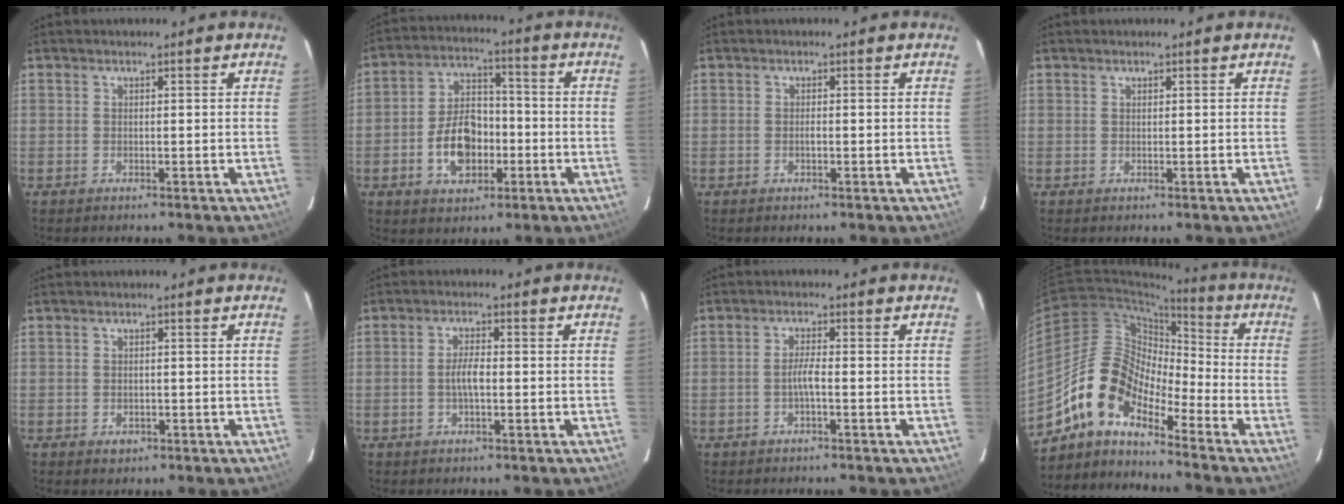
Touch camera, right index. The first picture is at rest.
{"total": 10.9, "force": [-3.5, 7.0, 7.5], "torque": [-0.148, 0.020, -0.050]}
{"total": 0.7, "force": [-0.2, 0.3, 0.6], "torque": [-0.012, 0.000, -0.004]}
{"total": 0.0}
{"total": 1.8, "force": [-0.6, 1.6, 0.8], "torque": [-0.013, -0.002, -0.004]}
{"total": 3.4, "force": [-0.6, 1.0, 3.2], "torque": [-0.062, 0.003, -0.011]}
{"total": 2.4, "force": [-0.9, 0.1, 2.2], "torque": [-0.043, 0.003, -0.019]}
{"total": 11.6, "force": [-8.9, 4.8, 5.8], "torque": [-0.094, 0.021, -0.182]}